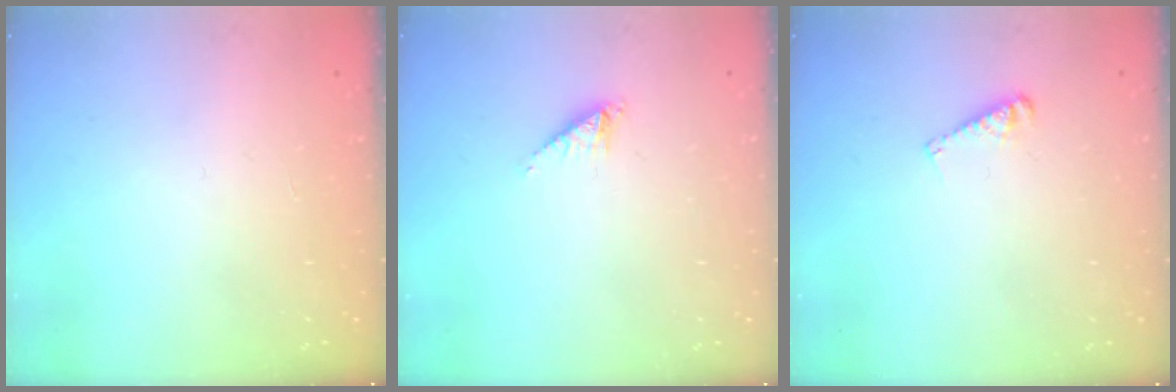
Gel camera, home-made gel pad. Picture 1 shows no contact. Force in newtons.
{"total": 2.2, "press": 2.2, "slide": 0.3}
{"total": 3.9, "press": 3.9, "slide": 0.3}